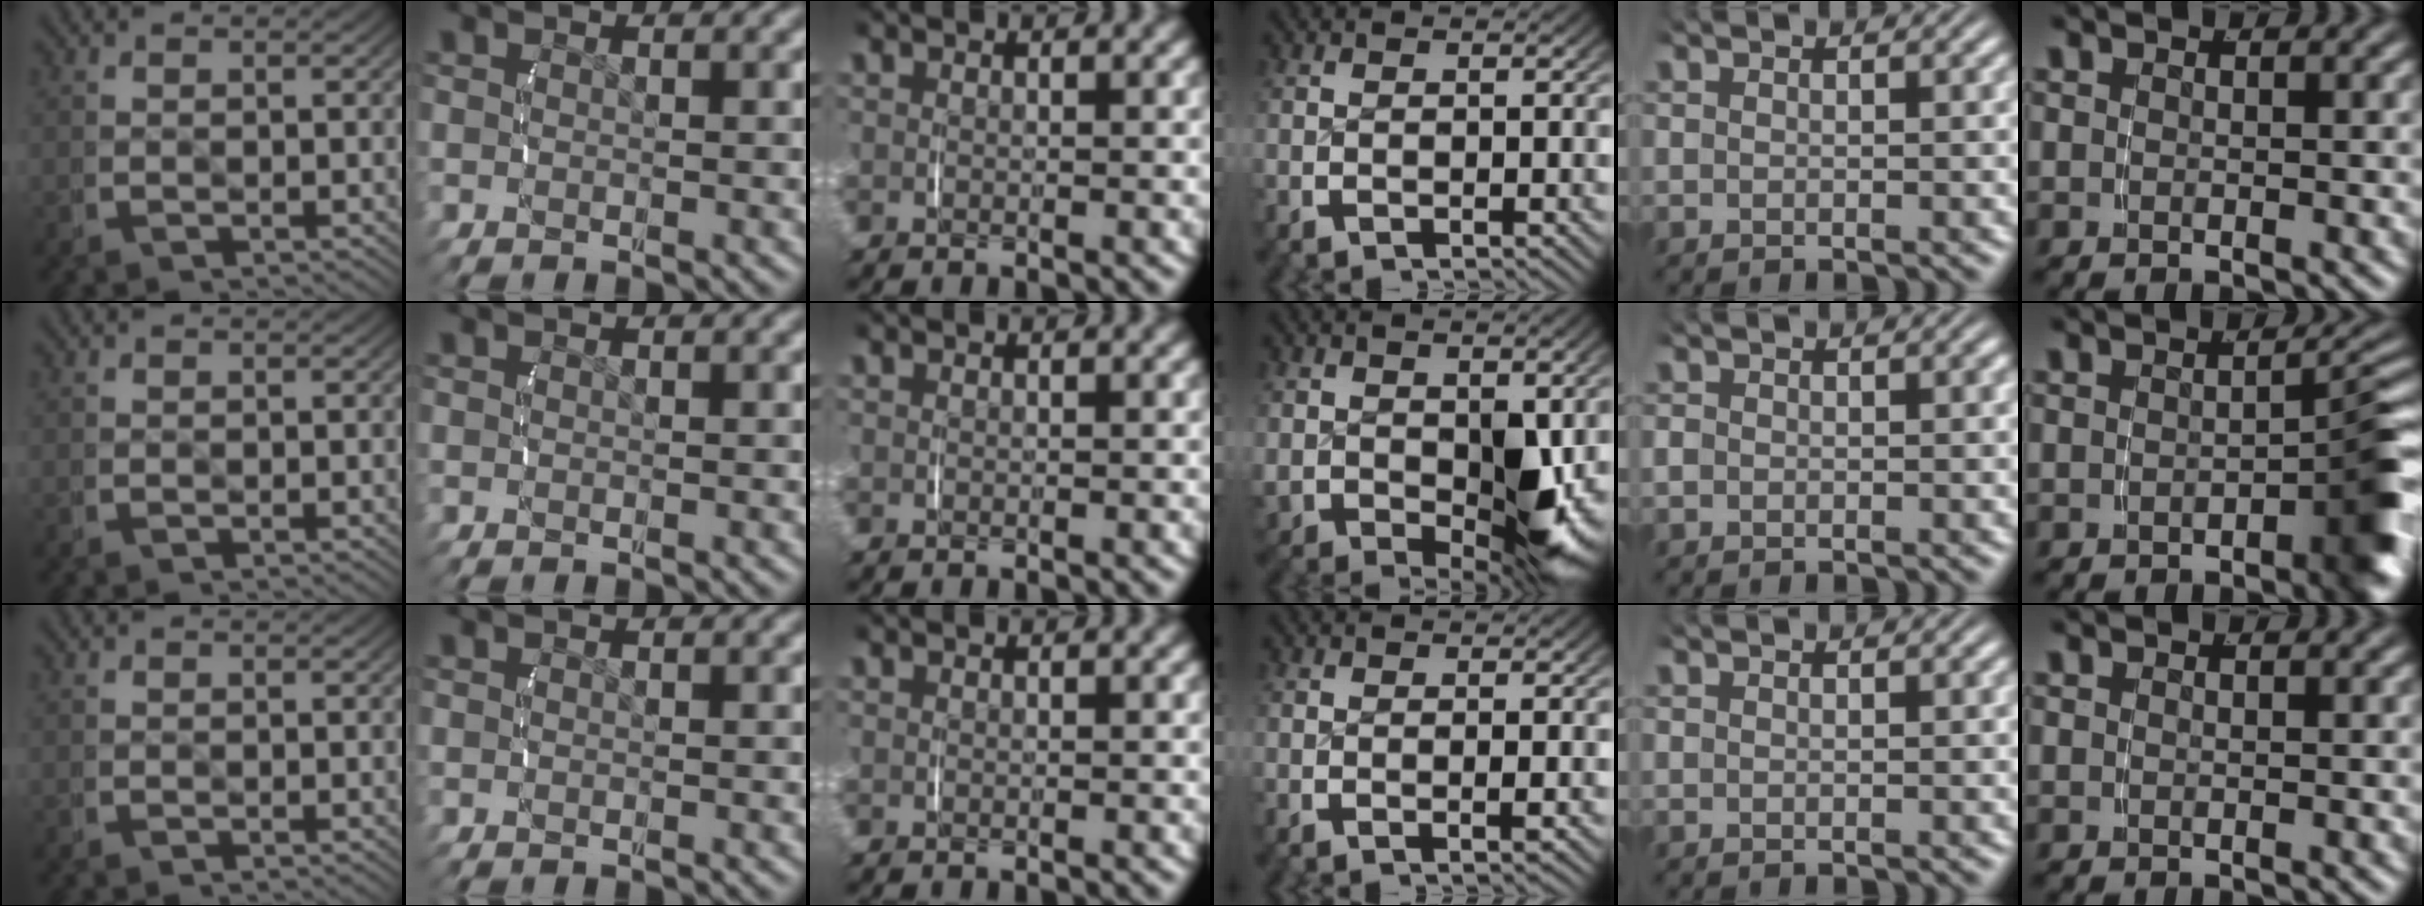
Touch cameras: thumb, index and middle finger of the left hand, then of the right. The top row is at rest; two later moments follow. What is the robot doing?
{"motion": "lift_and_place", "object": "jar lid"}